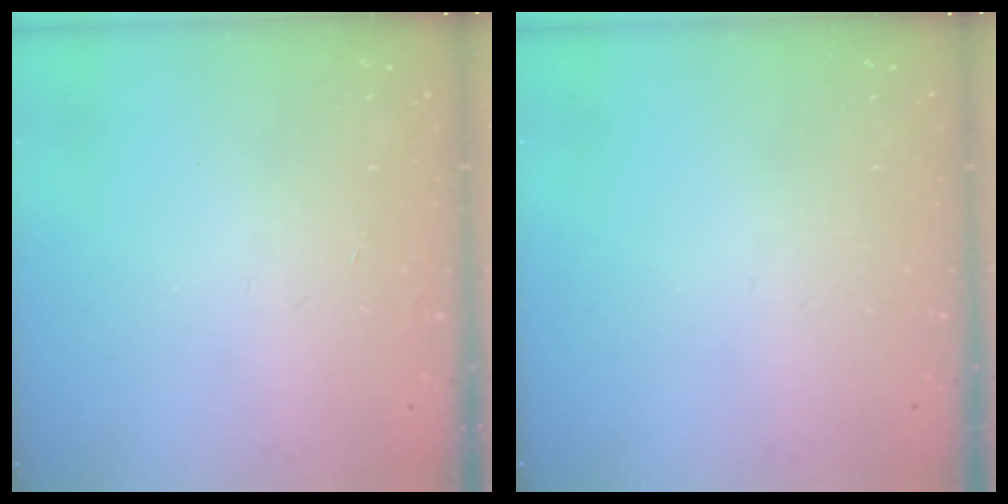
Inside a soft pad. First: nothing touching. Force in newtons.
{"total": 0.0}